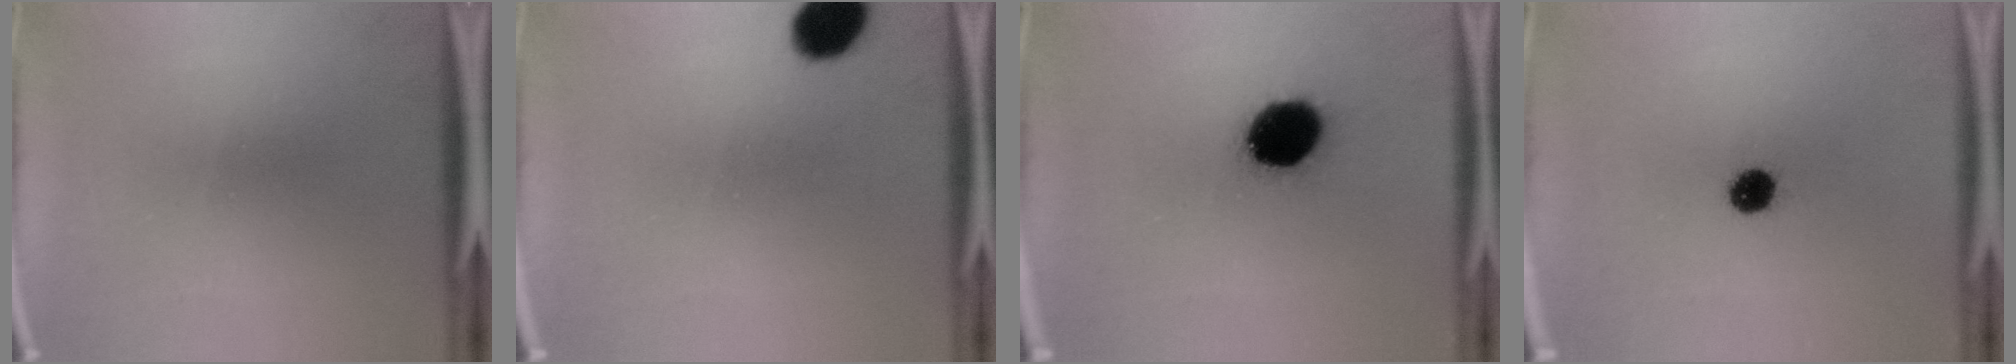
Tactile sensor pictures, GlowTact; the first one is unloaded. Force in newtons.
{"total": 7.7}
{"total": 14.7}
{"total": 5.0}